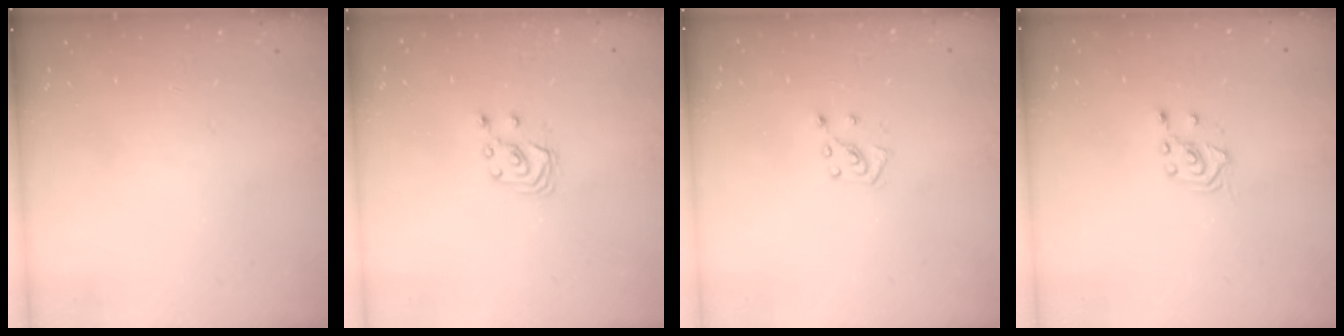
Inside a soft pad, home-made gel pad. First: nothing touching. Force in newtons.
{"total": 2.6, "press": 2.6, "slide": 0.3}
{"total": 5.2, "press": 5.2, "slide": 0.5}
{"total": 2.6, "press": 2.4, "slide": 0.8}